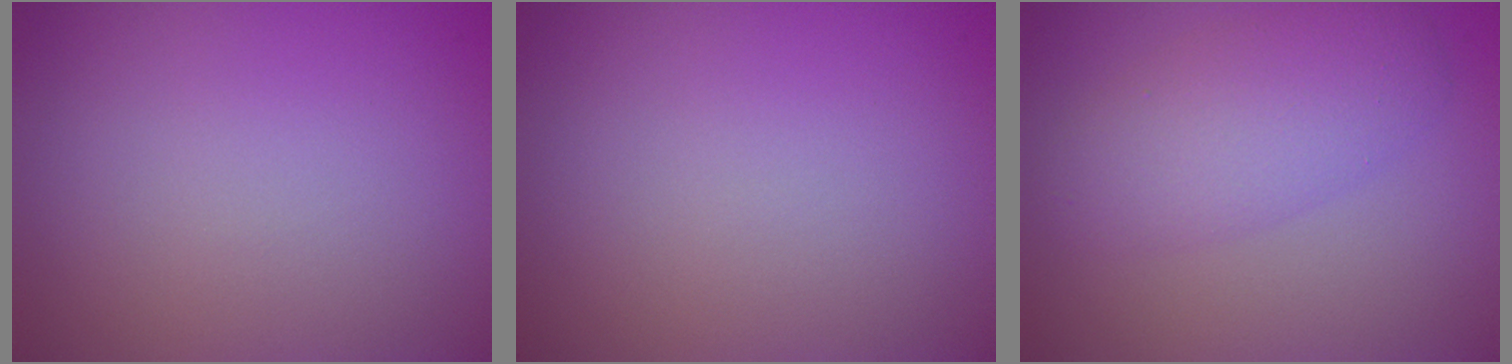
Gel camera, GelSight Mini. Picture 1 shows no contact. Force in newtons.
{"total": 0.0}
{"total": 4.1, "press": 4.1, "slide": 0.1}